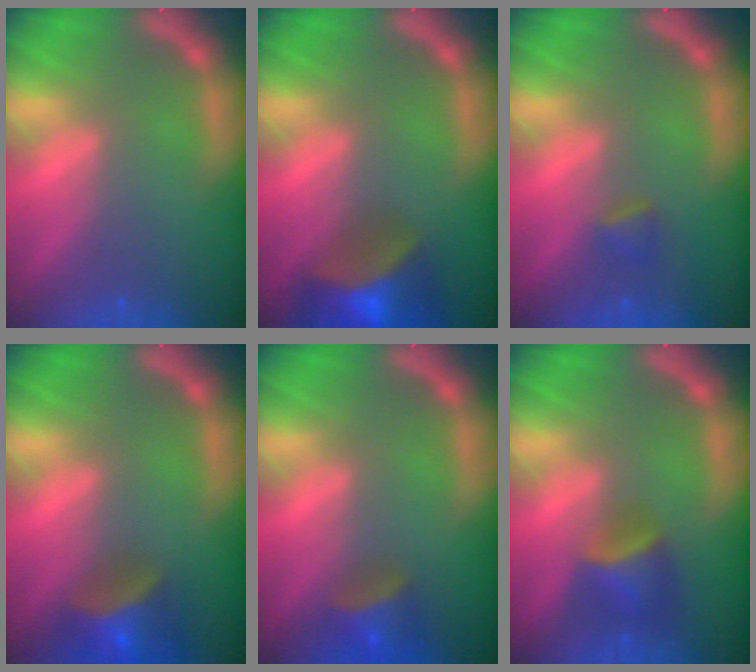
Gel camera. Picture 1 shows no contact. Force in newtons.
{"total": 9.0}
{"total": 1.4}
{"total": 5.9}
{"total": 4.0}
{"total": 4.0}